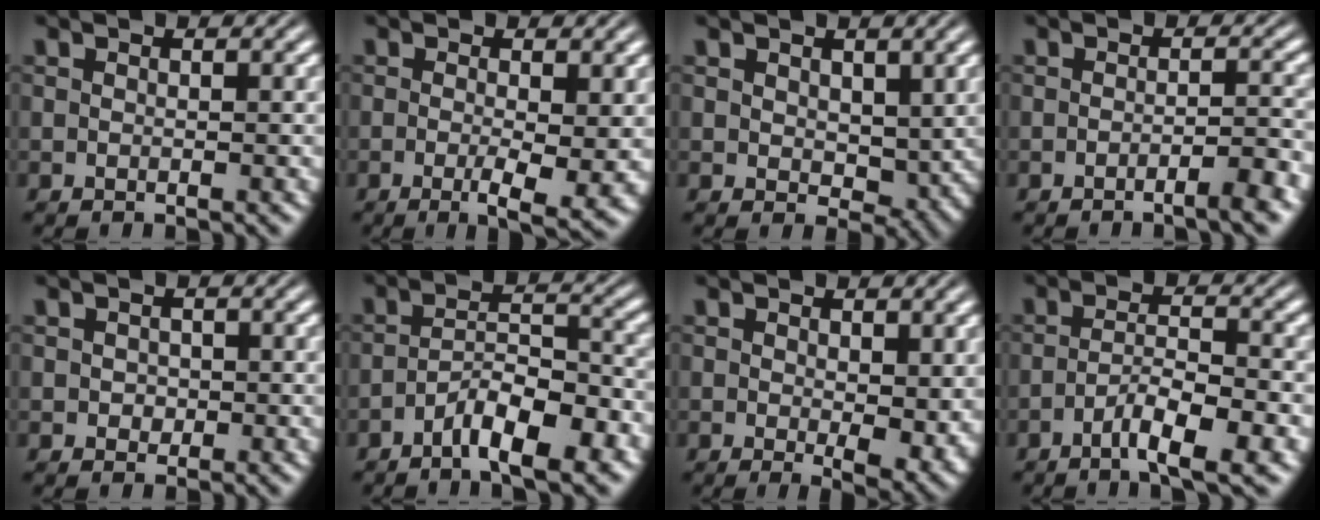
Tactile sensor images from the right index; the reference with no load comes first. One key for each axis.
{"total": 4.3, "fx": -1.8, "fy": 0.8, "fz": 3.8, "tx": -0.060, "ty": -0.023, "tz": -0.022}
{"total": 1.2, "fx": 0.7, "fy": 0.2, "fz": 0.9, "tx": -0.005, "ty": -0.018, "tz": 0.030}
{"total": 2.4, "fx": -1.8, "fy": -0.2, "fz": 1.5, "tx": -0.015, "ty": 0.007, "tz": -0.036}
{"total": 0.5, "fx": -0.1, "fy": 0.5, "fz": 0.3, "tx": 0.003, "ty": 0.002, "tz": -0.001}
{"total": 4.8, "fx": -3.4, "fy": 1.1, "fz": 3.2, "tx": -0.032, "ty": 0.001, "tz": -0.060}
{"total": 2.8, "fx": 0.0, "fy": 0.9, "fz": 2.7, "tx": -0.034, "ty": -0.024, "tz": 0.009}
{"total": 4.3, "fx": -2.7, "fy": 0.2, "fz": 3.3, "tx": -0.045, "ty": -0.009, "tz": -0.041}